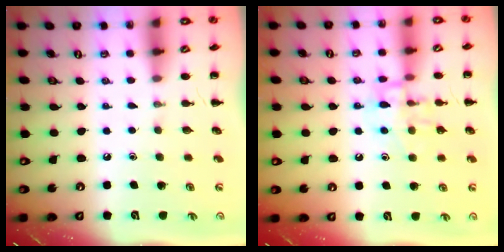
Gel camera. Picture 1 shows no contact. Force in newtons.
{"total": 12.0, "press": 11.9, "slide": 0.9}